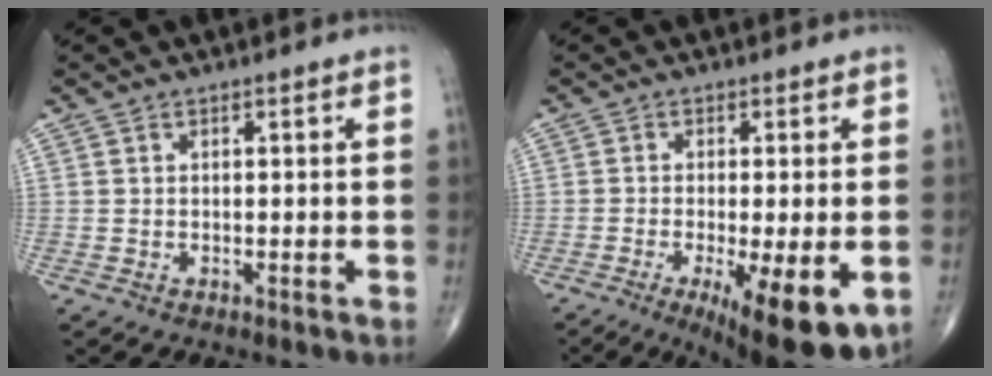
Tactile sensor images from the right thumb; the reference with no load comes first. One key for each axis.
{"total": 14.3, "fx": -5.2, "fy": 4.0, "fz": 12.7, "tx": -0.161, "ty": -0.018, "tz": -0.068}